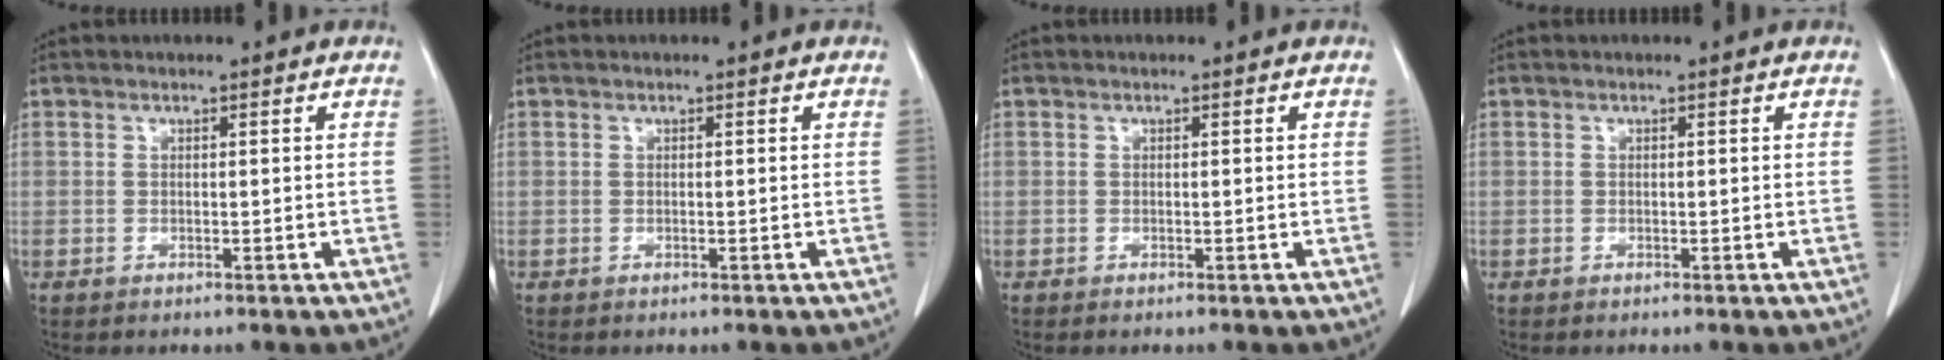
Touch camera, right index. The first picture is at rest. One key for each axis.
{"total": 0.0}
{"total": 0.0}
{"total": 0.0}